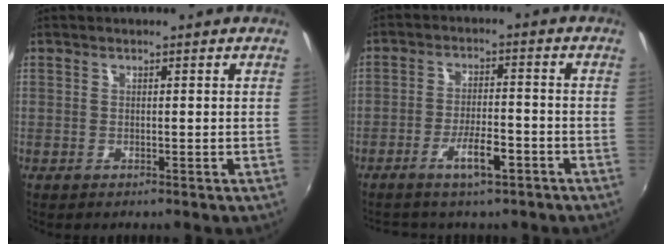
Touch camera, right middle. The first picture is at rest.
{"total": 5.8, "force": [-3.8, 1.8, 3.9], "torque": [-0.081, 0.003, -0.058]}